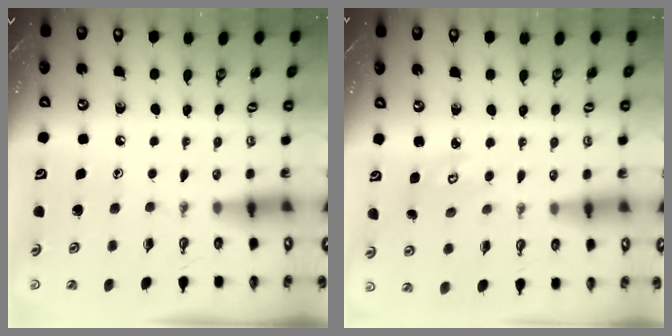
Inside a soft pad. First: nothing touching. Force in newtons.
{"total": 3.1, "press": 3.0, "slide": 0.3}